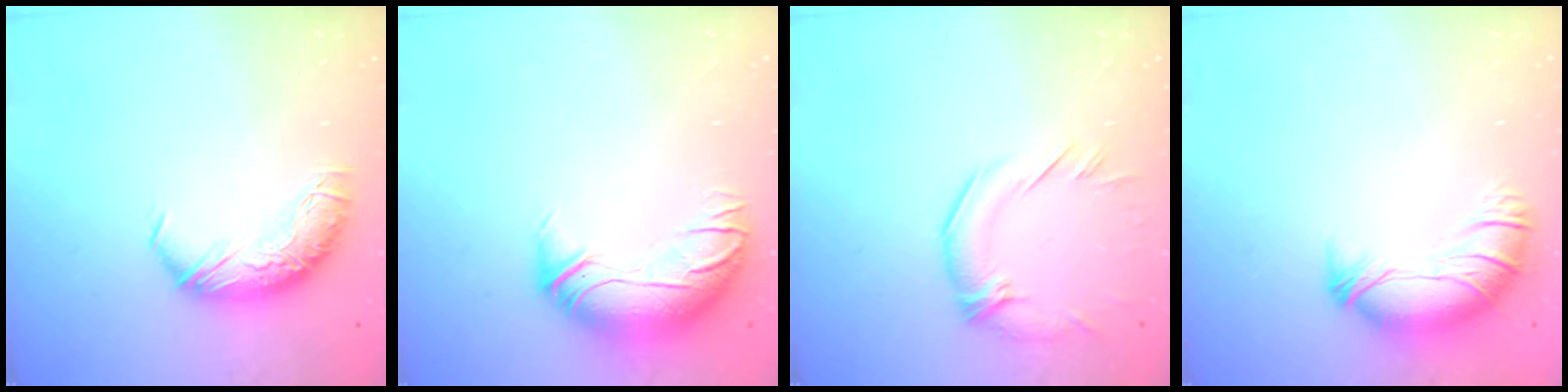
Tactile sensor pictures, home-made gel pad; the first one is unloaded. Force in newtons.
{"total": 3.0, "press": 0.4, "slide": 2.9}
{"total": 2.1, "press": 1.4, "slide": 1.6}
{"total": 3.7, "press": 2.6, "slide": 2.6}